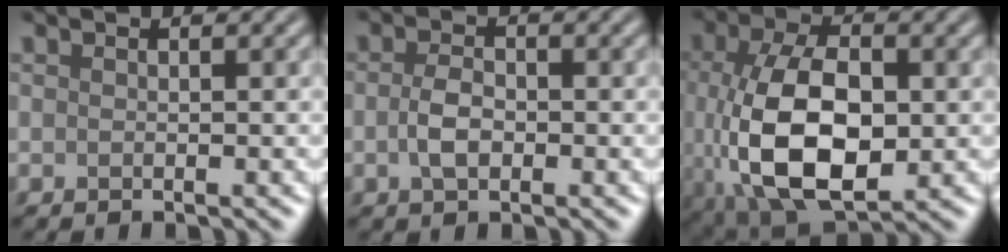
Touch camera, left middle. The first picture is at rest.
{"total": 2.3, "force": [-0.4, 1.4, 1.8], "torque": [-0.039, 0.002, -0.011]}
{"total": 11.0, "force": [-1.2, 6.2, 9.0], "torque": [-0.189, -0.012, -0.016]}